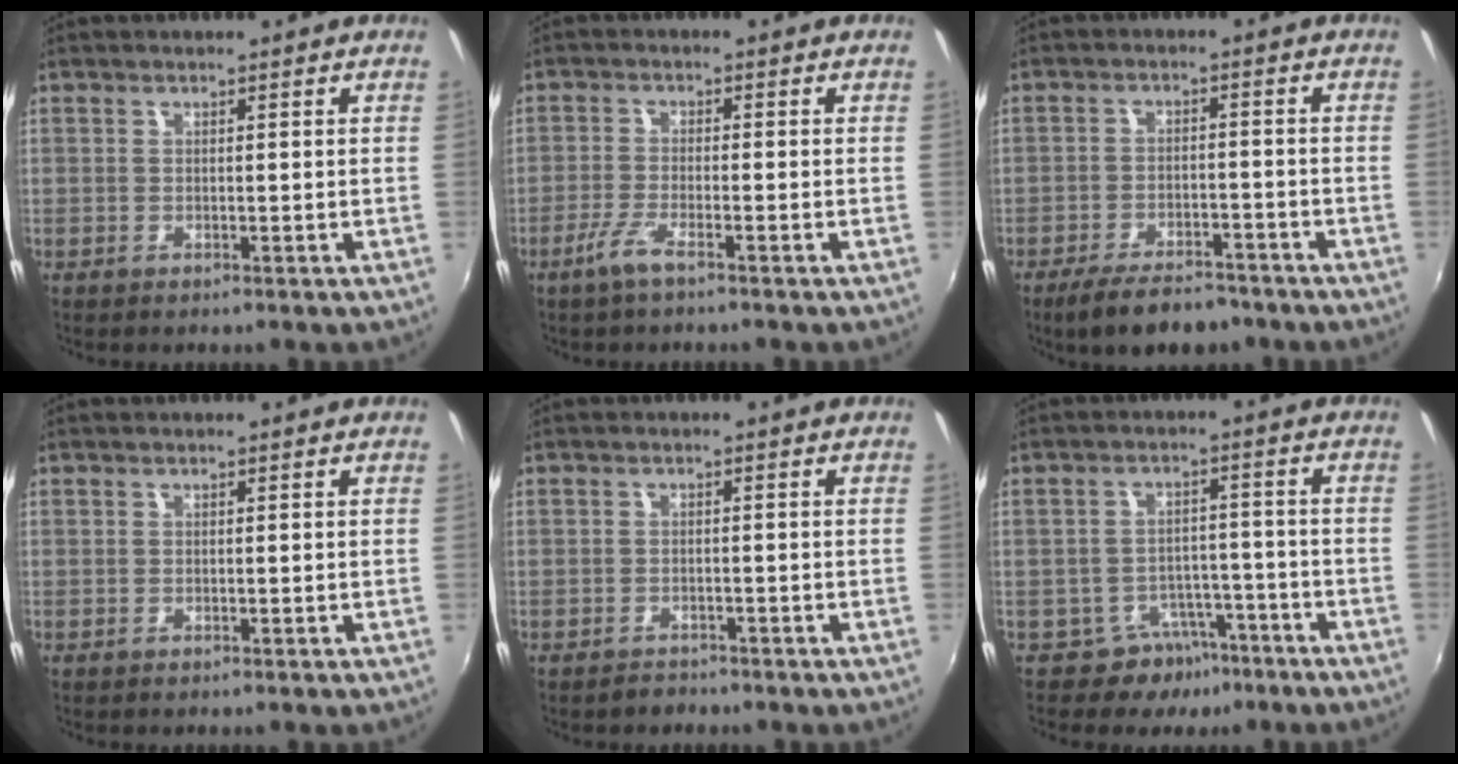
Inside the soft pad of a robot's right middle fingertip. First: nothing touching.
{"total": 3.8, "force": [-2.7, 0.3, 2.7], "torque": [-0.069, -0.007, -0.055]}
{"total": 9.3, "force": [-7.4, 3.5, 4.6], "torque": [-0.106, -0.007, -0.116]}
{"total": 0.0}
{"total": 1.8, "force": [-1.5, 1.1, -0.1], "torque": [-0.003, 0.003, -0.022]}
{"total": 6.6, "force": [-4.8, 4.5, 0.8], "torque": [-0.011, 0.026, -0.061]}